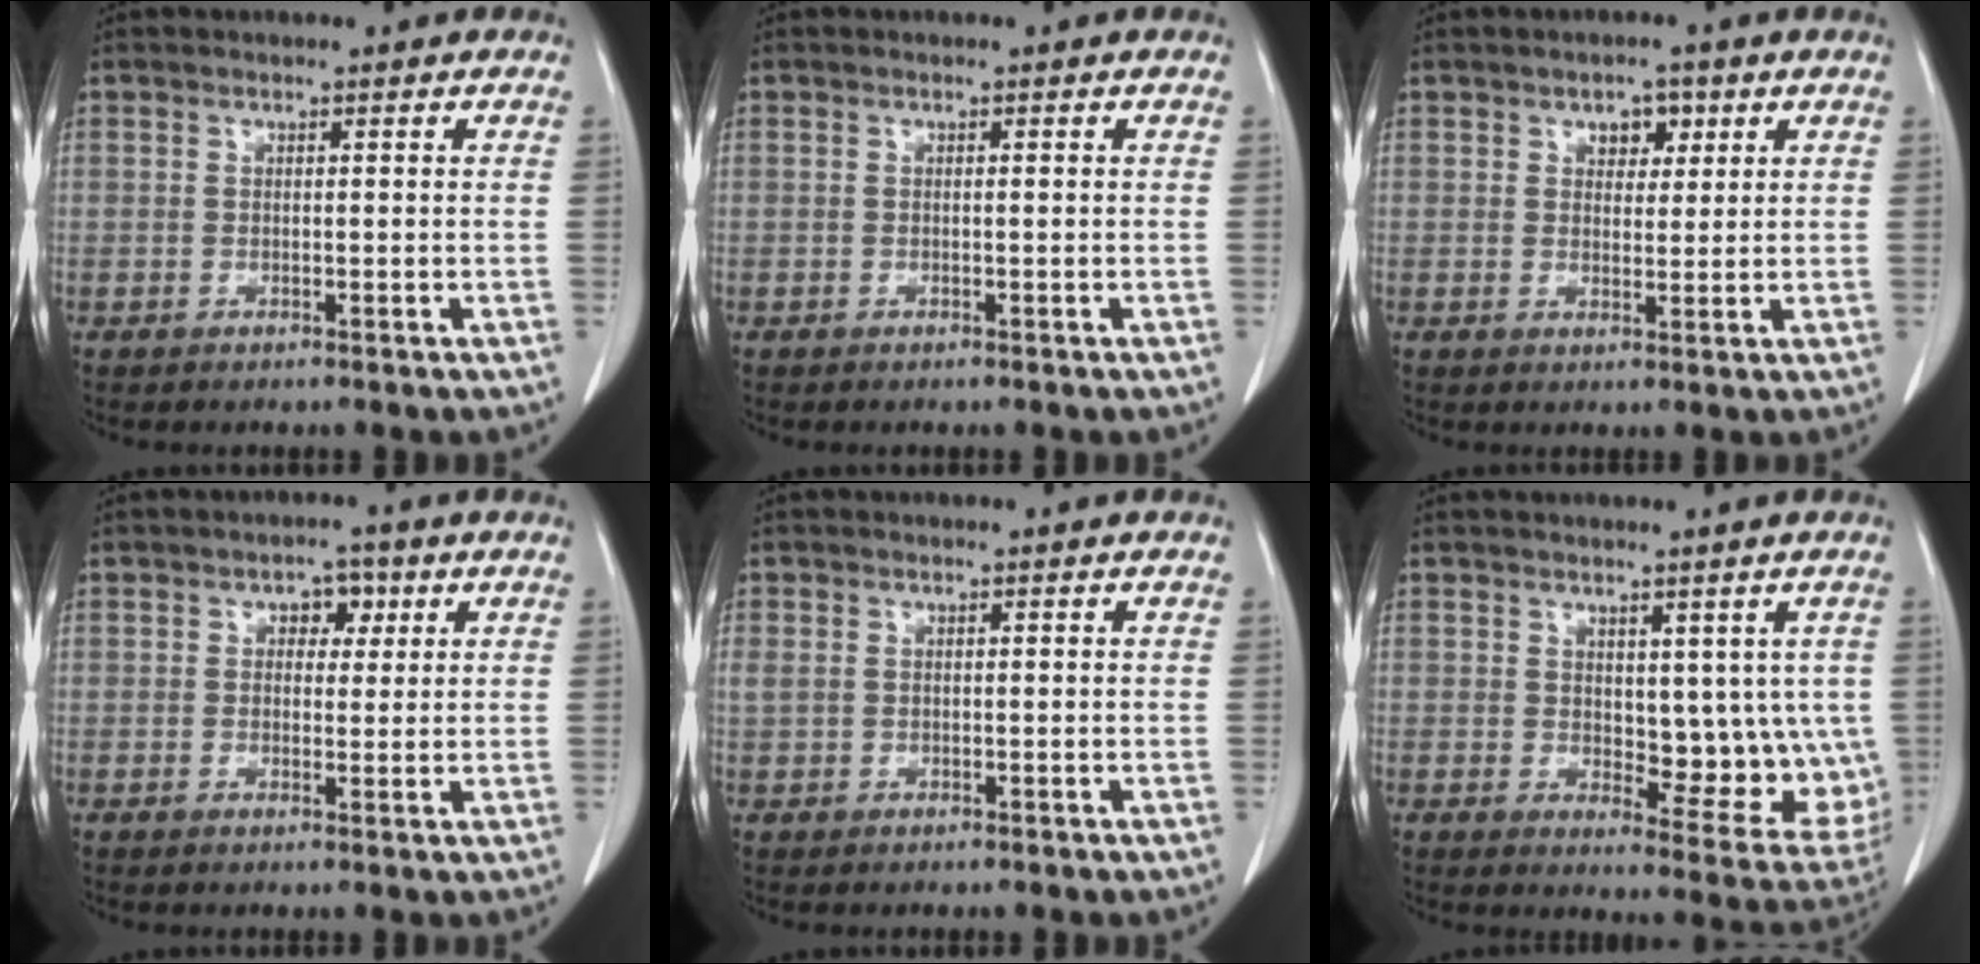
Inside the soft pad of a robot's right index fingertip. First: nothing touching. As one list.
[{"total": 0.0}, {"total": 3.3, "force": [1.7, 2.0, 1.9], "torque": [-0.021, 0.003, 0.025]}, {"total": 3.2, "force": [1.3, 2.1, 2.0], "torque": [-0.023, 0.008, 0.016]}, {"total": 1.2, "force": [0.4, 1.0, 0.7], "torque": [-0.023, 0.014, 0.011]}, {"total": 10.3, "force": [1.3, 5.2, 8.8], "torque": [-0.088, -0.009, 0.029]}]